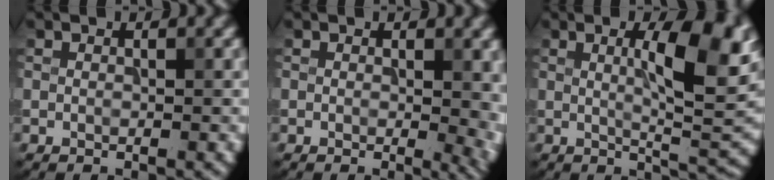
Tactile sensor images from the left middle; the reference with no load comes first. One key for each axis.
{"total": 3.9, "fx": 0.0, "fy": 1.5, "fz": 3.6, "tx": -0.032, "ty": -0.006, "tz": -0.001}
{"total": 9.2, "fx": 1.9, "fy": 2.3, "fz": 8.8, "tx": -0.117, "ty": 0.002, "tz": 0.032}